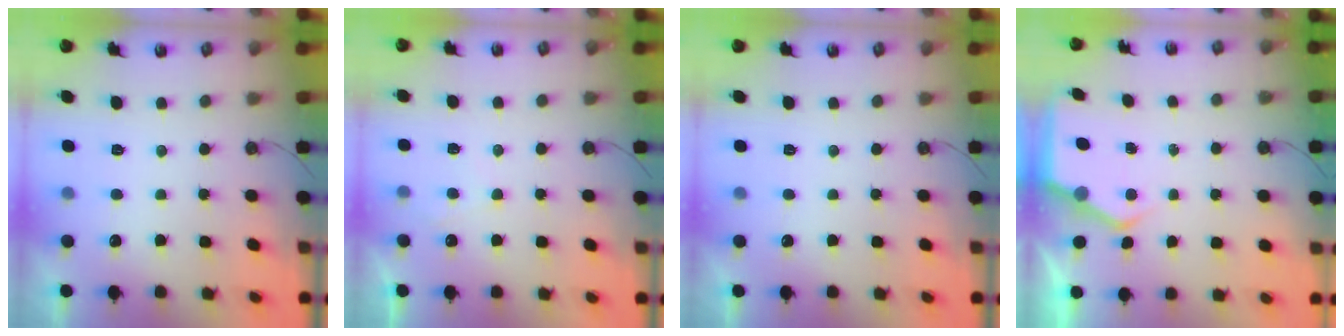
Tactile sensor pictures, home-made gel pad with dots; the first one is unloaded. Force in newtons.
{"total": 4.7, "press": 4.7, "slide": 0.5}
{"total": 0.0}
{"total": 4.2, "press": 4.1, "slide": 0.5}